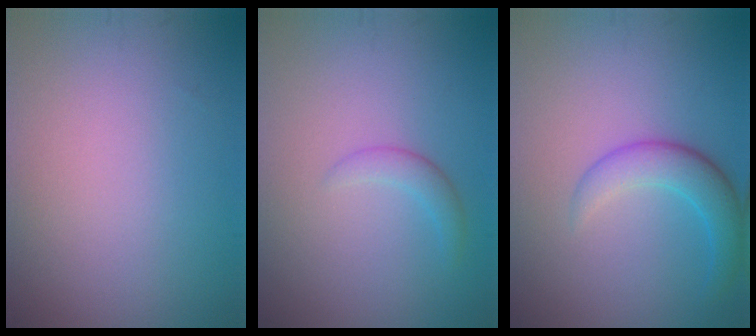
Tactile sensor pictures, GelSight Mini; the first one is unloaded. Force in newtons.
{"total": 1.5, "press": 1.5, "slide": 0.1}
{"total": 3.4, "press": 3.4, "slide": 0.2}